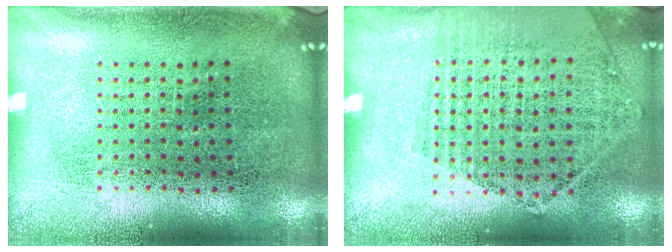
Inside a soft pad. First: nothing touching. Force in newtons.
{"total": 1.1, "press": 1.1, "slide": 0.4}